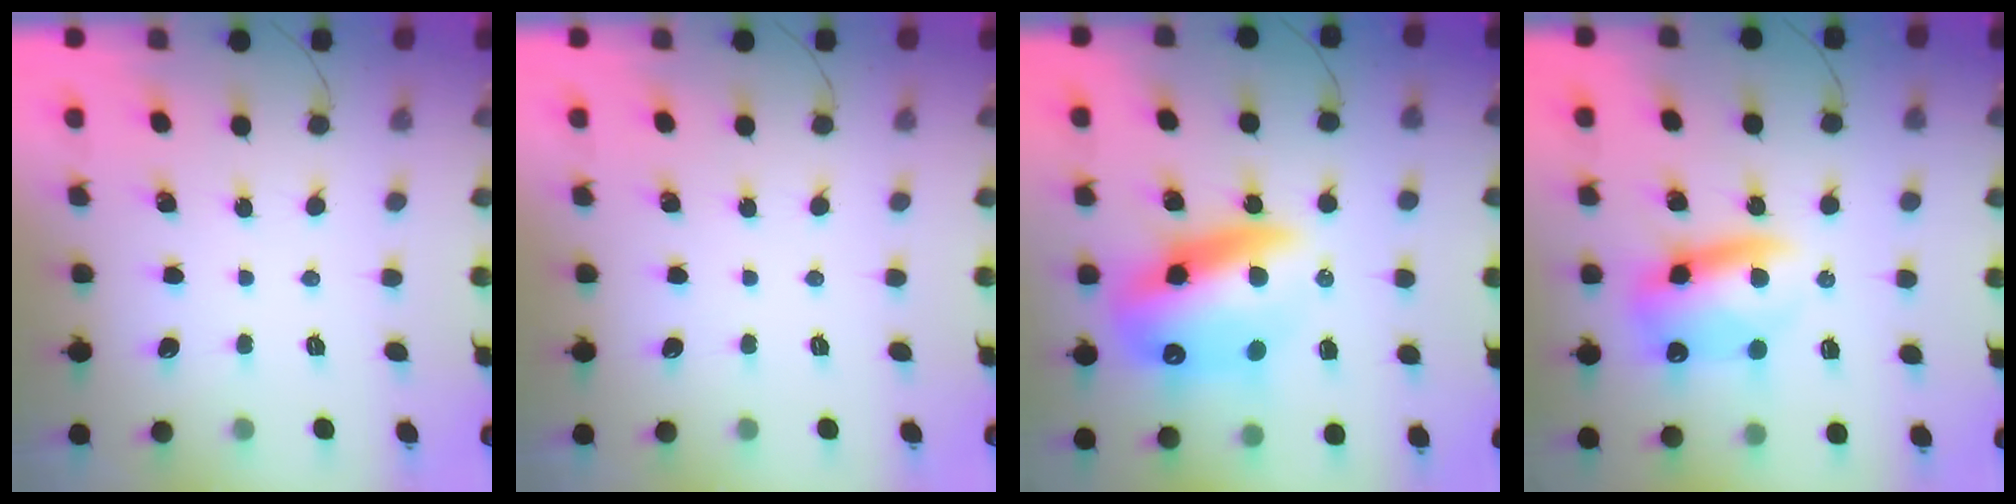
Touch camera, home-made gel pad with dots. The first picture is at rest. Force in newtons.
{"total": 0.0}
{"total": 20.5, "press": 19.9, "slide": 5.3}
{"total": 11.1, "press": 10.9, "slide": 2.3}